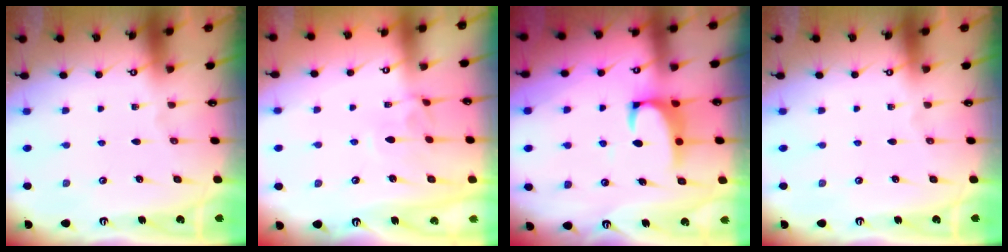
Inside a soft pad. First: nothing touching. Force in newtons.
{"total": 3.6, "press": 3.6, "slide": 0.5}
{"total": 2.2, "press": 2.0, "slide": 1.0}
{"total": 0.0}